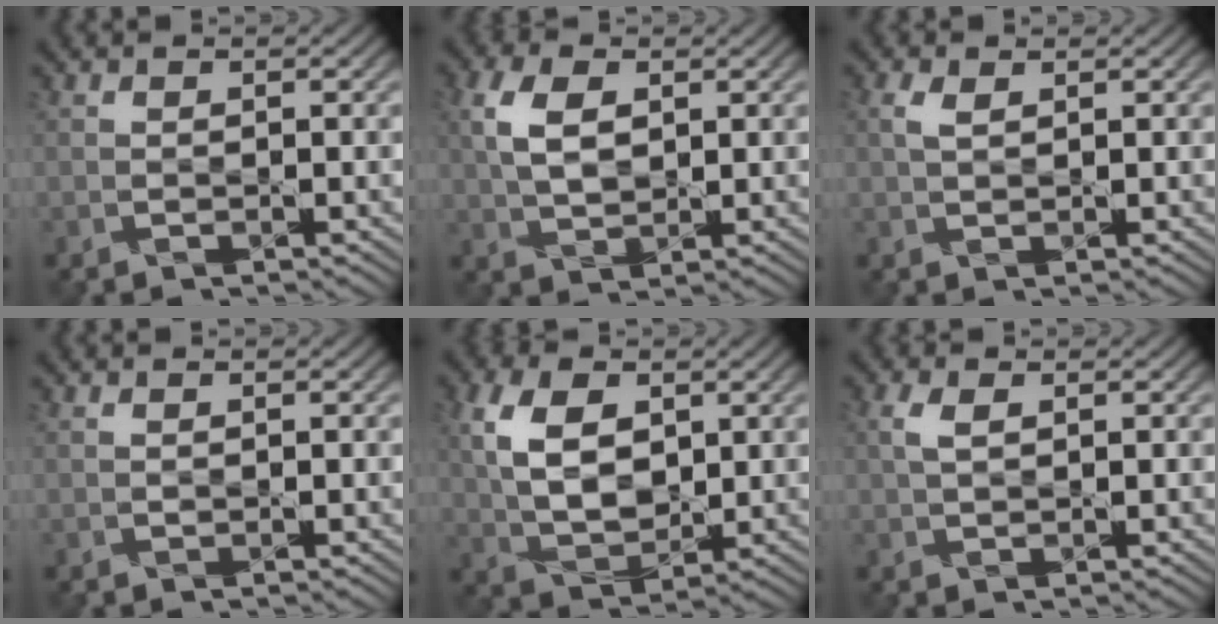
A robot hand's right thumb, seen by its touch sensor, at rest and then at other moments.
{"total": 5.2, "force": [1.7, 3.0, 3.9], "torque": [-0.094, 0.007, 0.029]}
{"total": 1.7, "force": [0.9, 0.6, 1.3], "torque": [-0.035, 0.005, 0.017]}
{"total": 0.0}
{"total": 8.0, "force": [2.4, 4.9, 5.8], "torque": [-0.132, 0.006, 0.047]}
{"total": 2.0, "force": [0.8, 0.8, 1.6], "torque": [-0.042, 0.005, 0.014]}